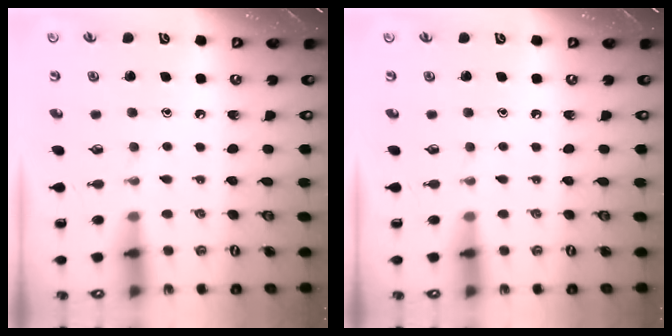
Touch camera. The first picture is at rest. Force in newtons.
{"total": 0.0}